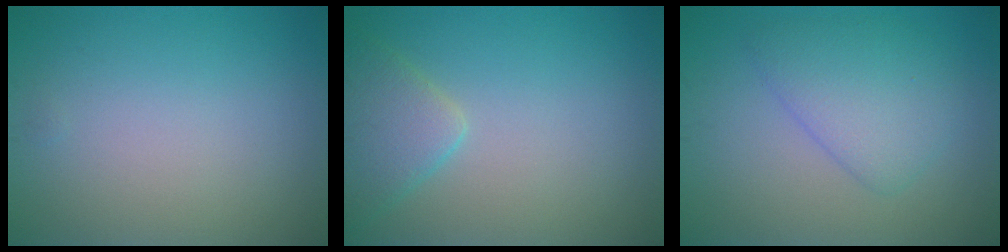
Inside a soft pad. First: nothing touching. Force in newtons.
{"total": 3.3, "press": 3.3, "slide": 0.3}
{"total": 4.1, "press": 4.1, "slide": 0.2}